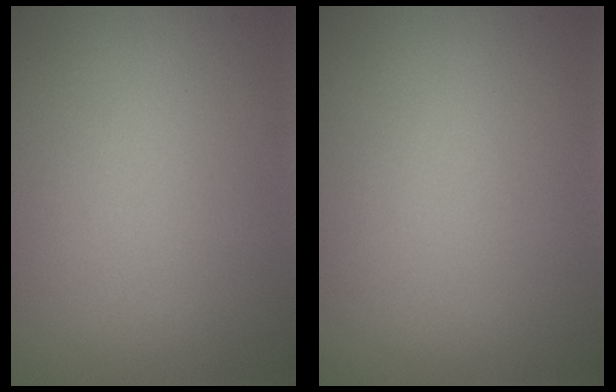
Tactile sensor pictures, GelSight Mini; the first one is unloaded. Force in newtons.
{"total": 0.0}